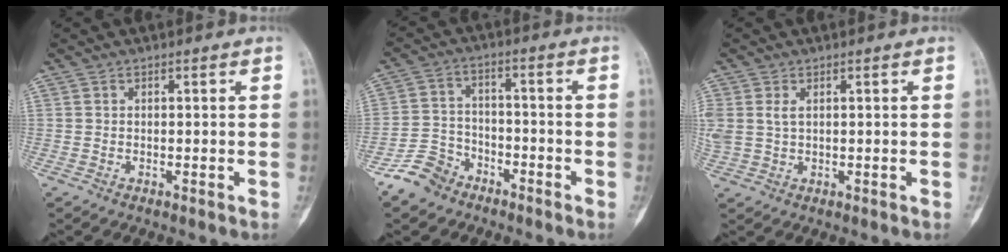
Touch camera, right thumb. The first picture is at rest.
{"total": 7.4, "force": [-5.5, 4.7, 1.5], "torque": [-0.015, 0.036, -0.113]}
{"total": 4.5, "force": [1.2, 2.9, 3.3], "torque": [-0.090, 0.010, 0.033]}